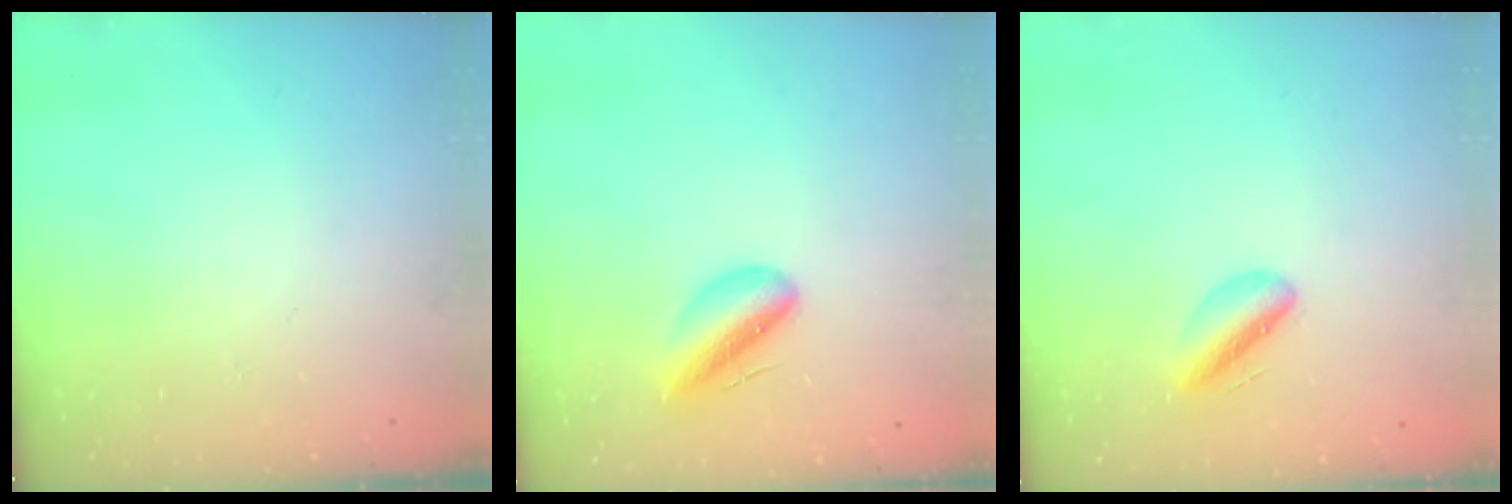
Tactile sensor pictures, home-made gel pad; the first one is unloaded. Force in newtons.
{"total": 8.6, "press": 8.3, "slide": 2.4}
{"total": 6.1, "press": 5.9, "slide": 1.8}